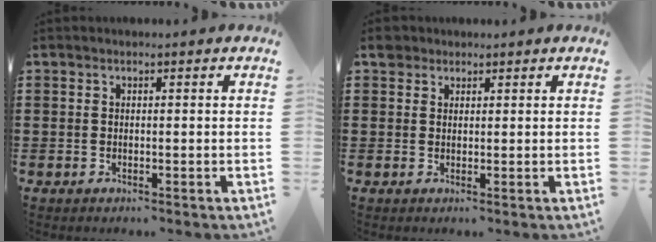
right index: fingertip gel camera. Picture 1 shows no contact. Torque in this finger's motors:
{"motor_torque": [0.24, 0.46, 0.01, 0.01]}